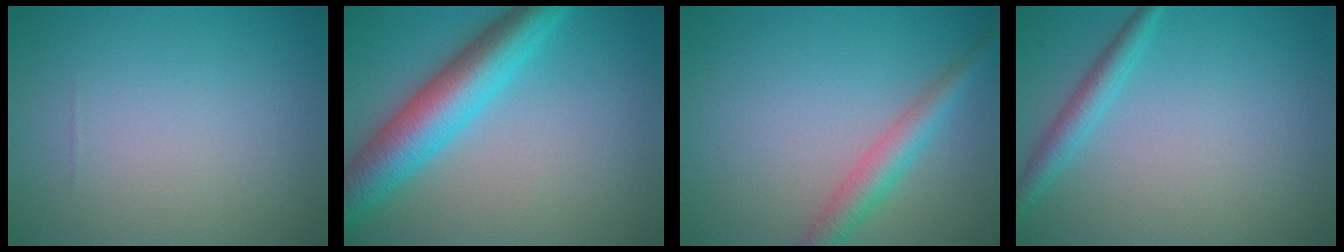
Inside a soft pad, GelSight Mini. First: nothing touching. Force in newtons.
{"total": 7.2, "press": 7.2, "slide": 0.2}
{"total": 3.2, "press": 3.2, "slide": 0.1}
{"total": 2.2, "press": 2.2, "slide": 0.1}